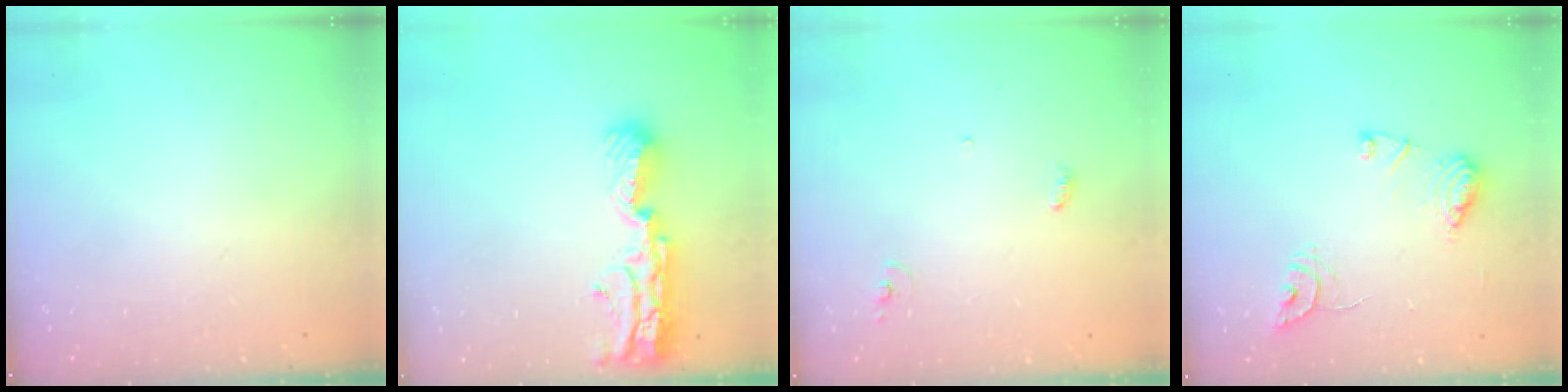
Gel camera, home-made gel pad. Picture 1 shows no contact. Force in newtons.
{"total": 11.5, "press": 11.4, "slide": 1.6}
{"total": 3.4, "press": 3.4, "slide": 0.2}
{"total": 10.8, "press": 10.8, "slide": 0.5}